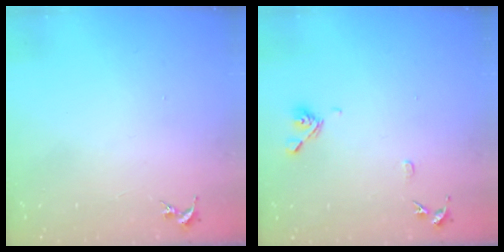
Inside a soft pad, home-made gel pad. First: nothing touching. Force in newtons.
{"total": 8.6, "press": 8.4, "slide": 1.6}